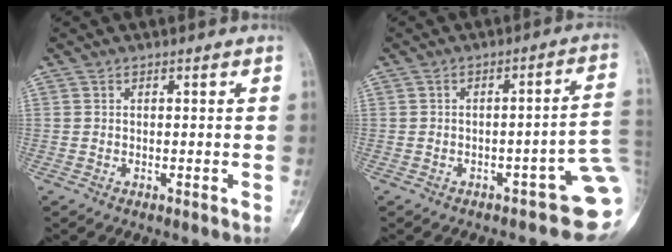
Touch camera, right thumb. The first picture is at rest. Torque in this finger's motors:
{"motor_torque": [2.24, 0.83, 1.30, -1.48, 0.16]}